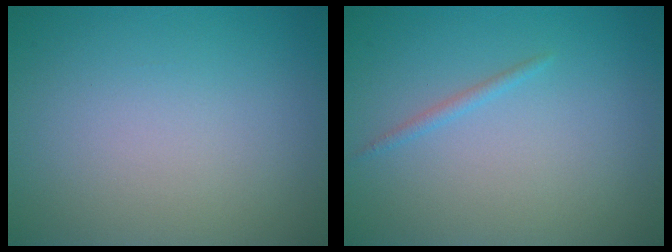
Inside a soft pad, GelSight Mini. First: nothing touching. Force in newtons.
{"total": 0.8, "press": 0.8, "slide": 0.0}